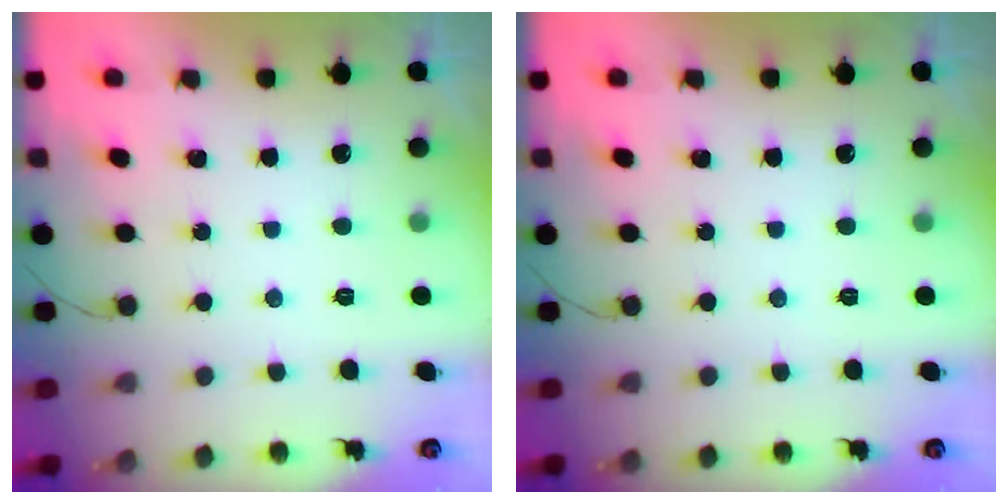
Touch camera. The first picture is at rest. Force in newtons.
{"total": 0.0}